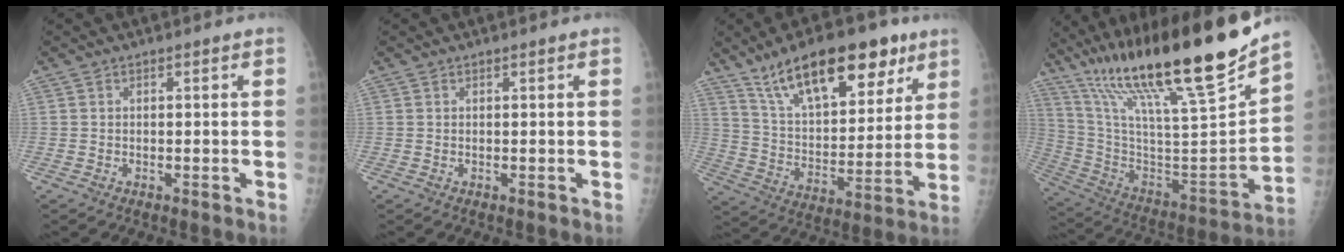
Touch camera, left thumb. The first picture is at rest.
{"total": 0.0}
{"total": 21.7, "force": [13.7, 9.3, 14.1], "torque": [-0.184, -0.045, 0.234]}
{"total": 30.5, "force": [22.4, 2.9, 20.4], "torque": [-0.330, -0.090, 0.386]}